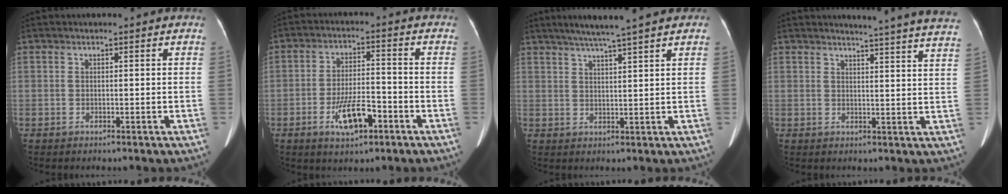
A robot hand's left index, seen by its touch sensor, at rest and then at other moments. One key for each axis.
{"total": 7.5, "fx": -3.7, "fy": 2.5, "fz": 6.0, "tx": -0.119, "ty": 0.001, "tz": -0.060}
{"total": 8.3, "fx": 6.6, "fy": -0.5, "fz": 5.0, "tx": -0.081, "ty": 0.025, "tz": 0.096}
{"total": 17.3, "fx": 16.4, "fy": -0.8, "fz": 5.3, "tx": -0.069, "ty": -0.077, "tz": 0.176}